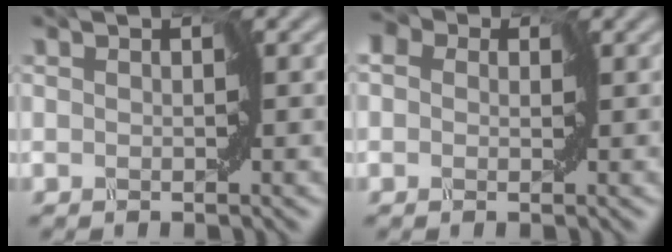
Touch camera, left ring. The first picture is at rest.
{"total": 3.3, "force": [0.7, 2.8, 1.8], "torque": [-0.026, 0.018, -0.014]}